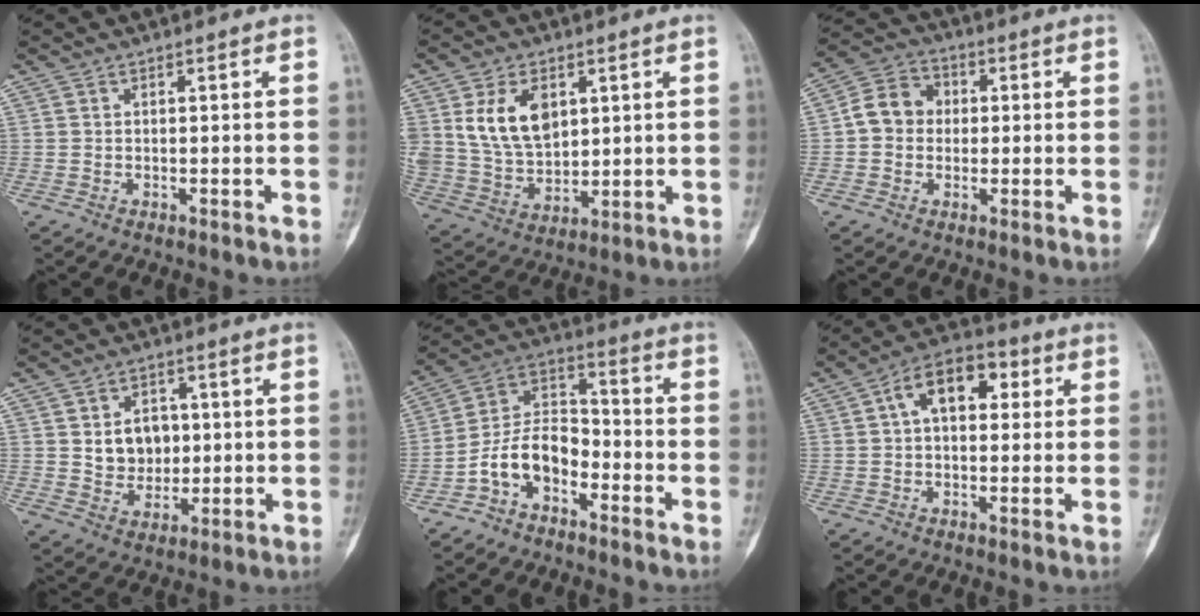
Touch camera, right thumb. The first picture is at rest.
{"total": 13.1, "force": [4.3, 8.7, 8.8], "torque": [-0.142, -0.017, 0.096]}
{"total": 7.8, "force": [0.2, 6.8, 3.9], "torque": [-0.048, 0.022, -0.012]}
{"total": 8.0, "force": [1.2, 6.4, 4.6], "torque": [-0.036, -0.005, 0.027]}
{"total": 10.3, "force": [-5.0, 6.4, 6.4], "torque": [-0.109, 0.065, -0.105]}
{"total": 11.1, "force": [2.7, 6.8, 8.4], "torque": [-0.112, 0.024, 0.033]}